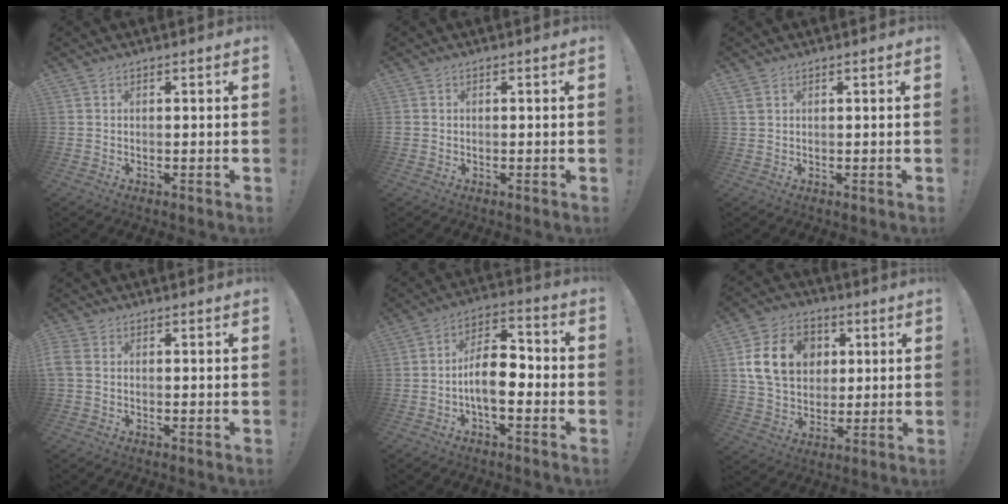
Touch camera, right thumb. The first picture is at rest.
{"total": 0.8, "force": [-0.1, 0.8, 0.1], "torque": [-0.007, 0.005, -0.001]}
{"total": 1.5, "force": [0.8, 1.0, 0.8], "torque": [-0.013, 0.001, 0.016]}
{"total": 2.4, "force": [0.0, 1.8, 1.6], "torque": [-0.037, 0.003, 0.001]}
{"total": 11.1, "force": [-2.7, 5.6, 9.2], "torque": [-0.169, 0.016, -0.050]}
{"total": 16.7, "force": [4.1, 13.1, 9.5], "torque": [-0.162, -0.001, 0.084]}